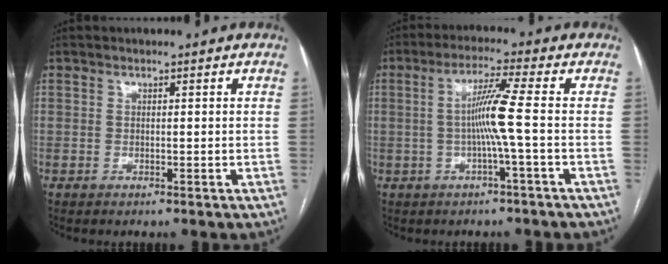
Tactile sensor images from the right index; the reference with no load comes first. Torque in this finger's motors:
{"motor_torque": [0.59, -0.25, 0.26, 0.07]}